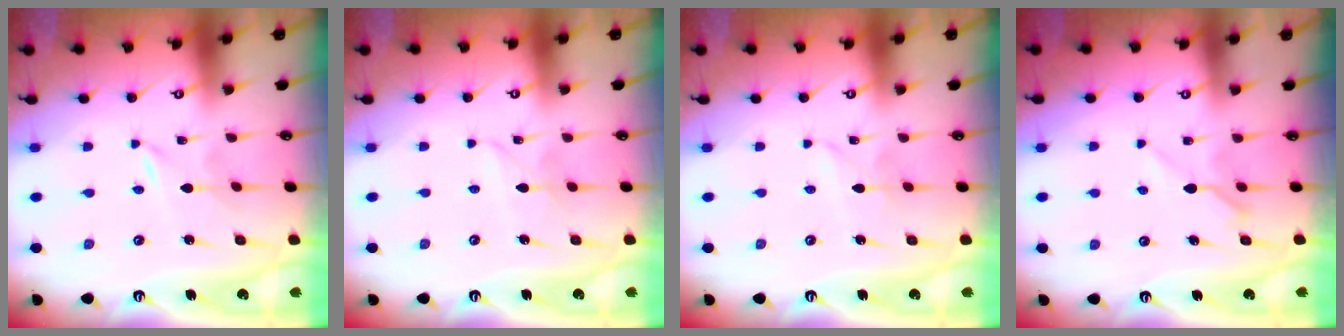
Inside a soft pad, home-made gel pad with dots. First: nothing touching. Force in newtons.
{"total": 2.6, "press": 2.6, "slide": 0.2}
{"total": 1.9, "press": 1.9, "slide": 0.2}
{"total": 6.6, "press": 6.5, "slide": 0.6}